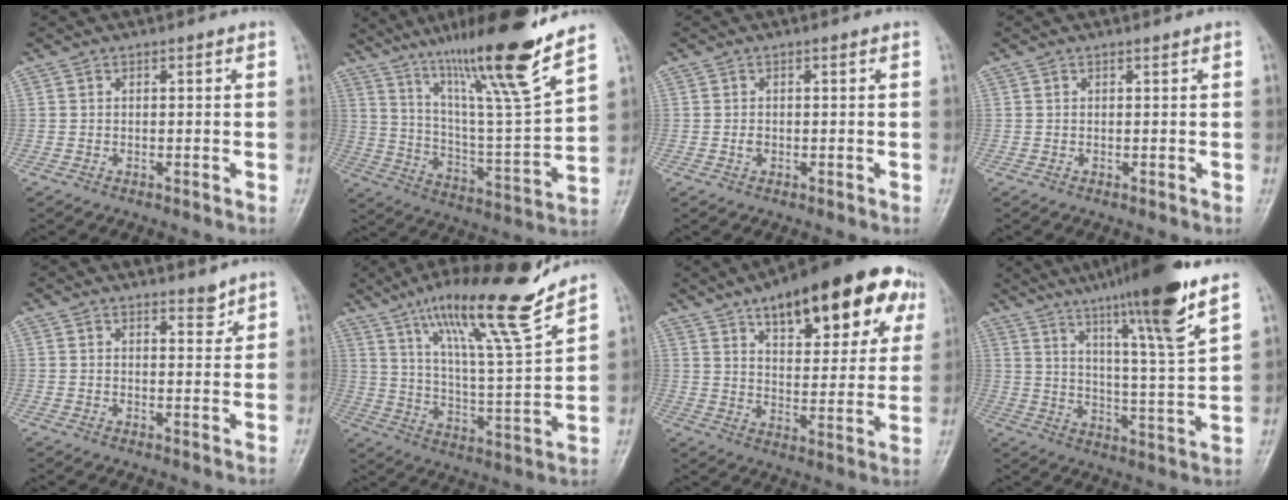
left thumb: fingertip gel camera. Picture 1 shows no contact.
{"total": 21.5, "force": [15.2, 0.7, 15.3], "torque": [-0.228, -0.076, 0.262]}
{"total": 1.0, "force": [-0.1, 0.7, 0.7], "torque": [-0.008, 0.001, -0.002]}
{"total": 0.0}
{"total": 2.4, "force": [2.1, 0.7, 0.8], "torque": [-0.001, -0.018, 0.033]}
{"total": 19.8, "force": [14.1, 2.1, 13.8], "torque": [-0.208, -0.072, 0.239]}
{"total": 24.0, "force": [13.0, 10.0, 17.6], "torque": [-0.205, -0.013, 0.185]}
{"total": 18.5, "force": [12.2, 0.5, 13.8], "torque": [-0.205, -0.055, 0.191]}